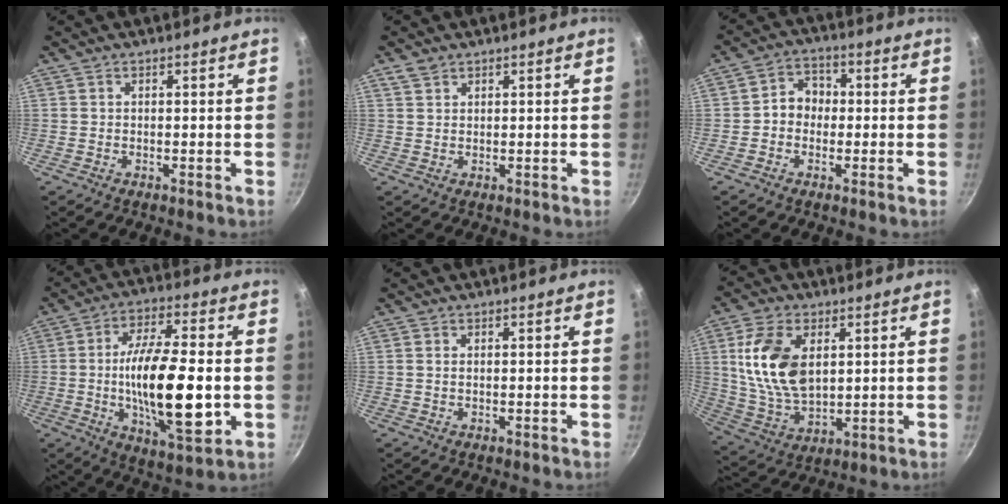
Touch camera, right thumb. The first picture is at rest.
{"total": 2.1, "force": [1.4, 1.2, 0.8], "torque": [-0.013, -0.003, 0.030]}
{"total": 5.4, "force": [-0.5, 4.5, 2.8], "torque": [-0.013, 0.016, -0.021]}
{"total": 19.9, "force": [-2.3, 6.9, 18.5], "torque": [-0.313, 0.006, -0.038]}
{"total": 0.7, "force": [0.2, 0.4, 0.5], "torque": [-0.009, 0.001, 0.003]}
{"total": 15.2, "force": [3.6, 9.3, 11.5], "torque": [-0.203, -0.018, 0.080]}